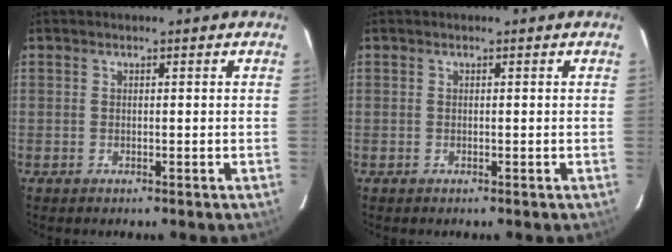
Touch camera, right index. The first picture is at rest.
{"total": 0.0}